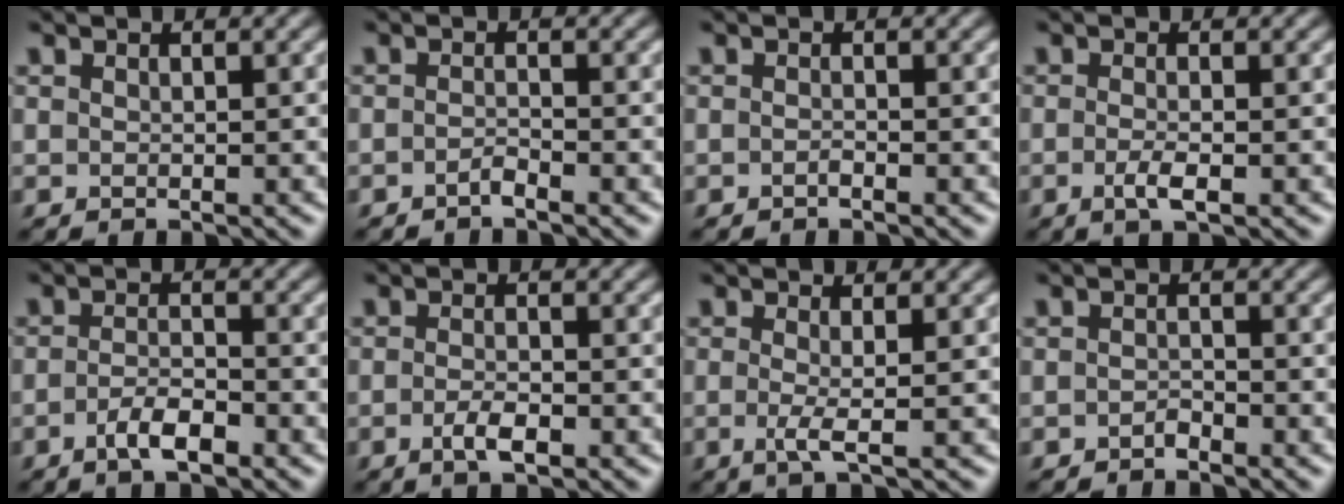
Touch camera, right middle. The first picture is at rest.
{"total": 1.0, "force": [-0.8, 0.2, 0.6], "torque": [-0.012, 0.004, -0.016]}
{"total": 0.5, "force": [-0.4, 0.1, 0.4], "torque": [-0.007, 0.001, -0.008]}
{"total": 1.9, "force": [-0.6, 0.5, 1.7], "torque": [-0.034, -0.004, -0.015]}
{"total": 2.7, "force": [-1.5, 0.8, 2.1], "torque": [-0.043, 0.001, -0.030]}
{"total": 2.1, "force": [-0.9, 0.7, 1.7], "torque": [-0.034, -0.002, -0.018]}
{"total": 2.0, "force": [-0.2, 0.3, 2.0], "torque": [-0.041, -0.007, -0.007]}
{"total": 0.8, "force": [-0.7, 0.3, 0.4], "torque": [-0.006, 0.001, -0.013]}